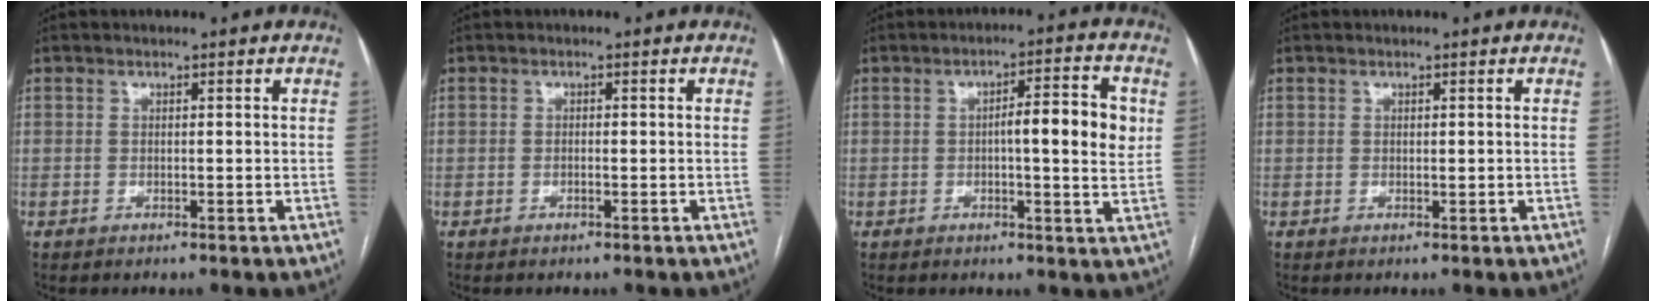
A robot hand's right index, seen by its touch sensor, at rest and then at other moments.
{"total": 0.7, "force": [-0.2, 0.2, 0.6], "torque": [-0.012, 0.001, -0.003]}
{"total": 8.3, "force": [0.9, 1.3, 8.2], "torque": [-0.114, 0.013, 0.010]}
{"total": 0.8, "force": [0.1, 0.3, 0.8], "torque": [-0.014, -0.002, 0.002]}